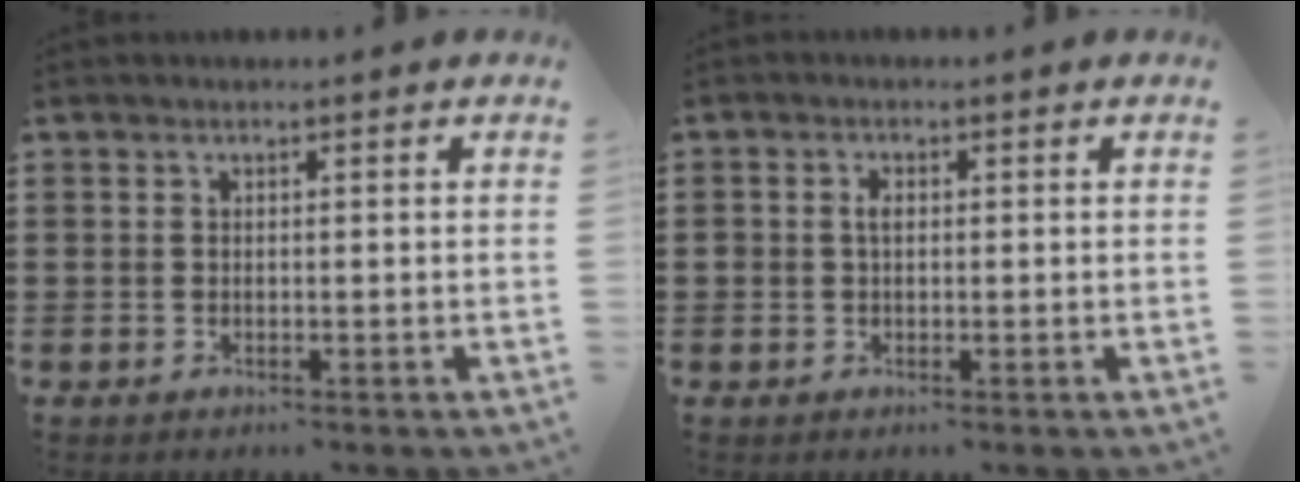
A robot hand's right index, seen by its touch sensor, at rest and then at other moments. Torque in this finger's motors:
{"motor_torque": [0.25, -0.24, 0.02, 0.04]}